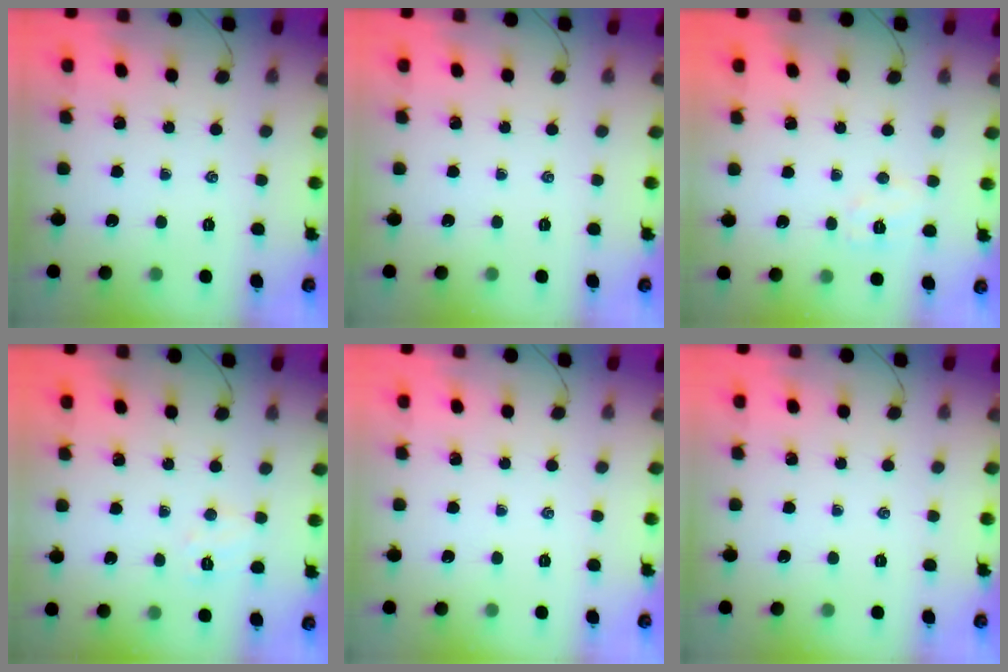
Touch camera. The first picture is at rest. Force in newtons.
{"total": 0.0}
{"total": 5.9, "press": 5.8, "slide": 1.0}
{"total": 5.7, "press": 5.6, "slide": 1.2}
{"total": 0.0}
{"total": 0.0}